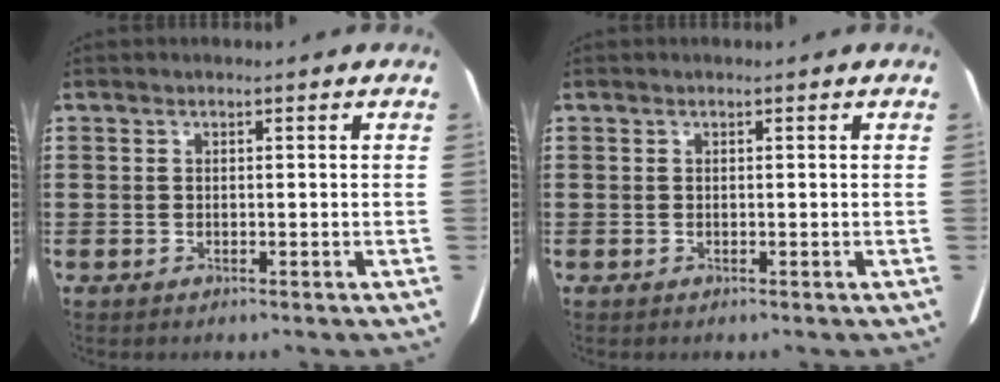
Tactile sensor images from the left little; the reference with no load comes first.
{"total": 0.0}